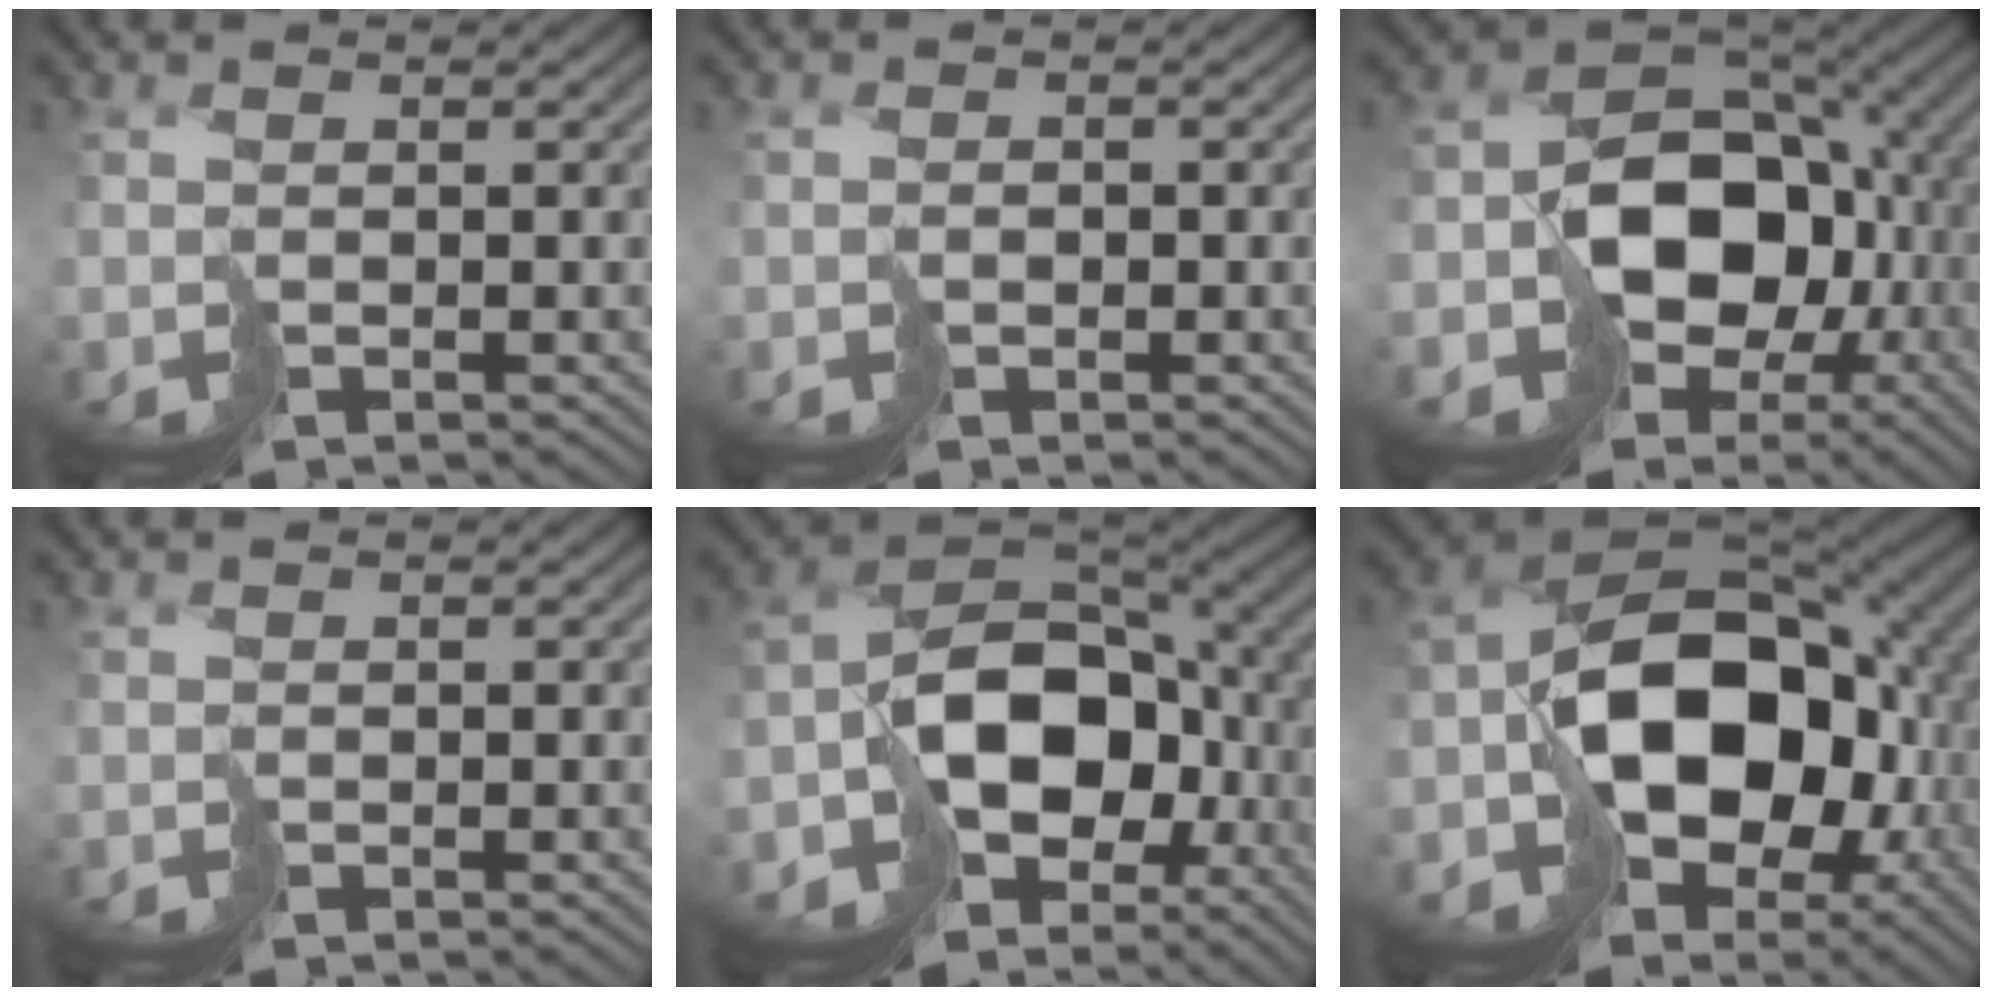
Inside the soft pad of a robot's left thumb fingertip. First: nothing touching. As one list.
[{"total": 2.4, "force": [-1.2, 1.9, 1.0], "torque": [-0.021, -0.005, -0.024]}, {"total": 16.0, "force": [-3.2, 12.0, 10.2], "torque": [-0.194, -0.033, -0.038]}, {"total": 0.8, "force": [-0.4, 0.6, 0.4], "torque": [-0.012, -0.003, -0.011]}, {"total": 15.3, "force": [-6.0, 10.1, 9.8], "torque": [-0.201, -0.024, -0.113]}, {"total": 17.6, "force": [-3.8, 12.1, 12.2], "torque": [-0.216, -0.021, -0.065]}]